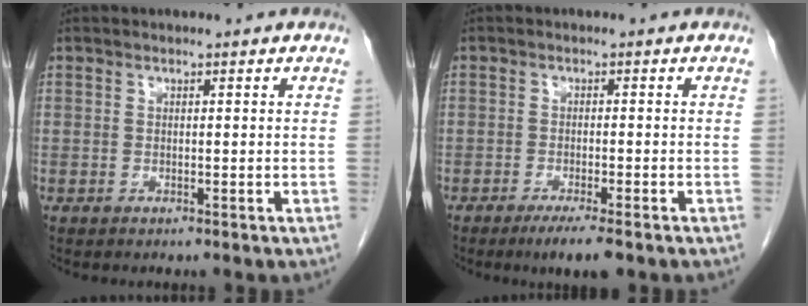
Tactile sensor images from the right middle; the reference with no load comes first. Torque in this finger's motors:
{"motor_torque": [0.83, -0.40, 0.09, 0.04]}